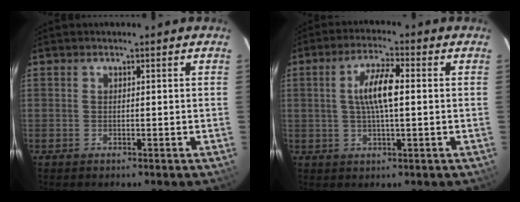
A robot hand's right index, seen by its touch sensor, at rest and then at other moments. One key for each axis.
{"total": 7.1, "fx": 0.7, "fy": 1.8, "fz": 6.8, "tx": -0.128, "ty": 0.007, "tz": 0.015}